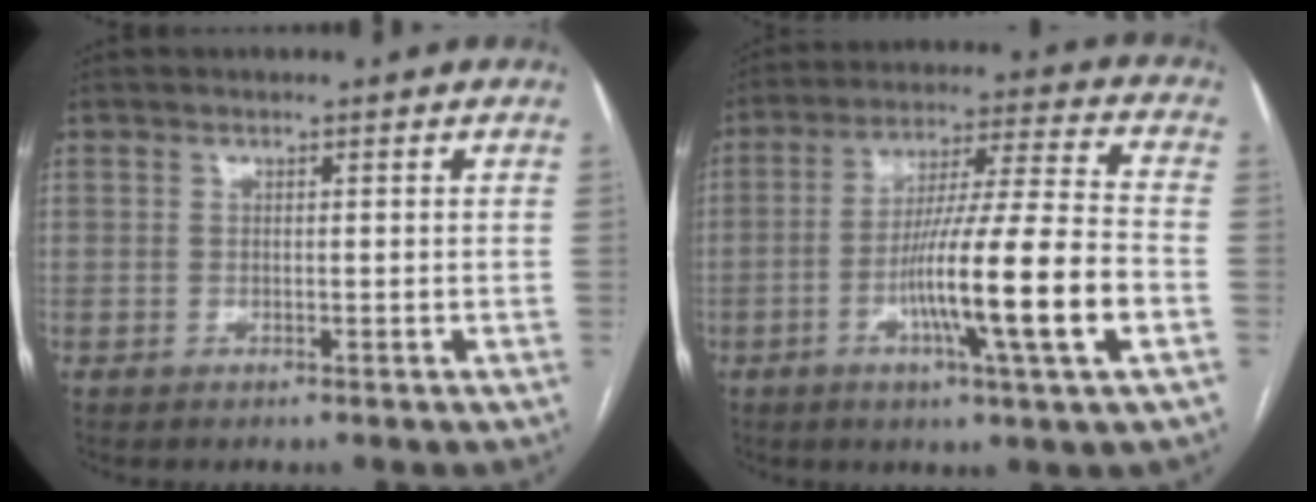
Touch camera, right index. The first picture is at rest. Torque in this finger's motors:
{"motor_torque": [2.14, 0.00, 1.05, 0.21]}